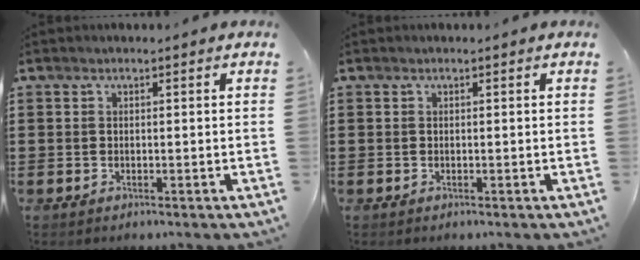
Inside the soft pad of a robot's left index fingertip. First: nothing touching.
{"total": 0.0}